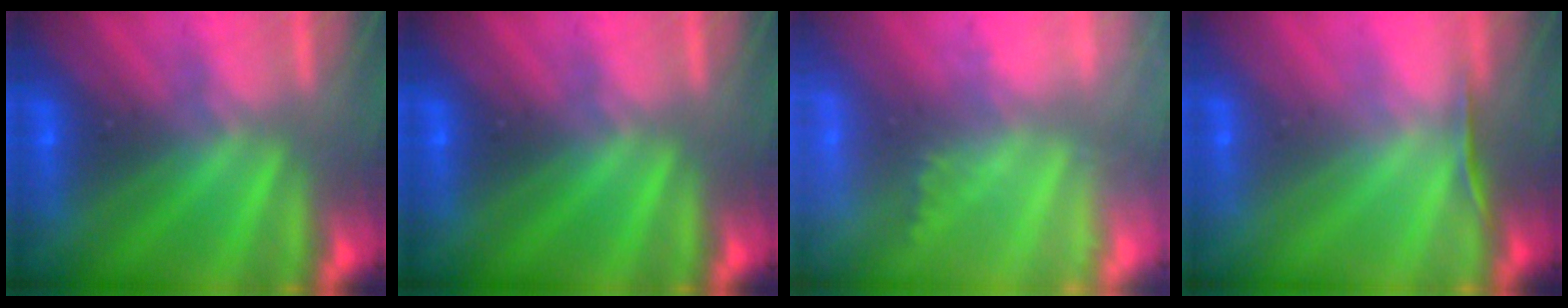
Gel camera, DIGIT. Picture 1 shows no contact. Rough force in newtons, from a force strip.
{"total": 0.0}
{"total": 1.8}
{"total": 1.3}